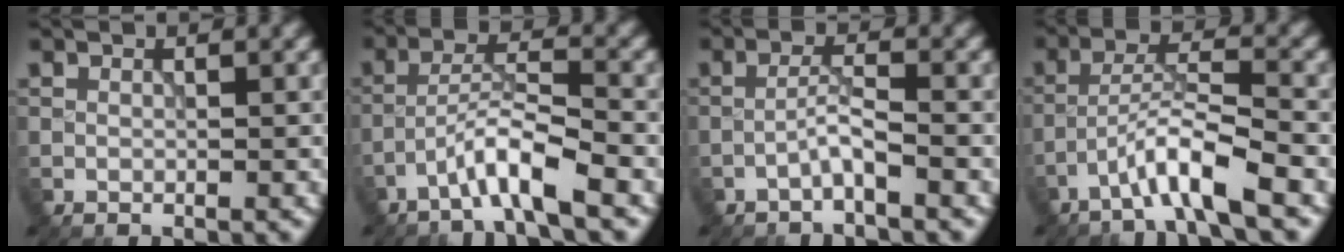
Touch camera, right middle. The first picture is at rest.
{"total": 4.4, "force": [-3.0, 0.2, 3.3], "torque": [-0.061, 0.018, -0.062]}
{"total": 2.0, "force": [-1.3, -0.1, 1.5], "torque": [-0.031, 0.014, -0.029]}
{"total": 4.9, "force": [-3.3, 0.3, 3.7], "torque": [-0.066, 0.017, -0.066]}